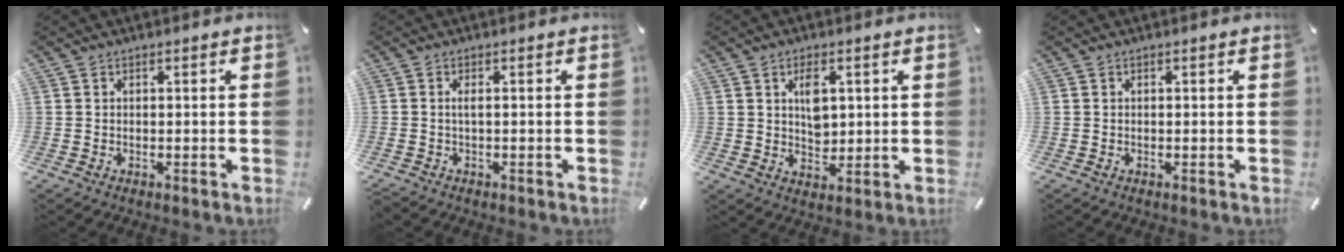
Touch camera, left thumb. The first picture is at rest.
{"total": 1.4, "force": [-0.2, 0.3, 1.3], "torque": [-0.033, -0.004, -0.006]}
{"total": 5.8, "force": [1.7, 3.8, 4.0], "torque": [-0.055, -0.007, 0.023]}
{"total": 0.0}